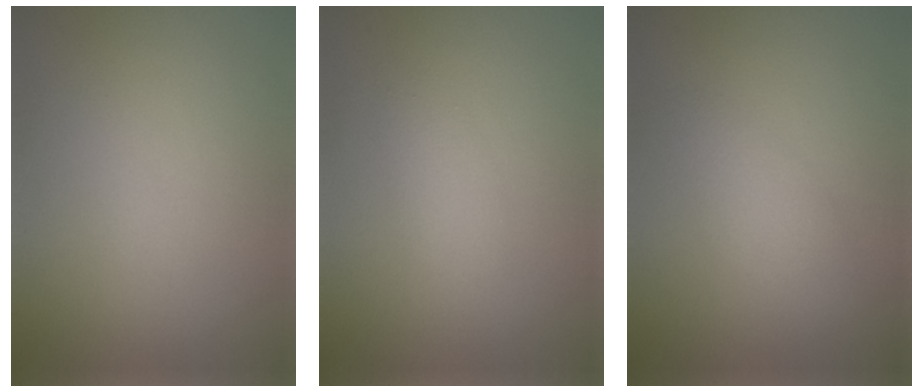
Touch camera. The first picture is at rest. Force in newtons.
{"total": 1.5, "press": 1.5, "slide": 0.1}
{"total": 2.2, "press": 2.2, "slide": 0.1}